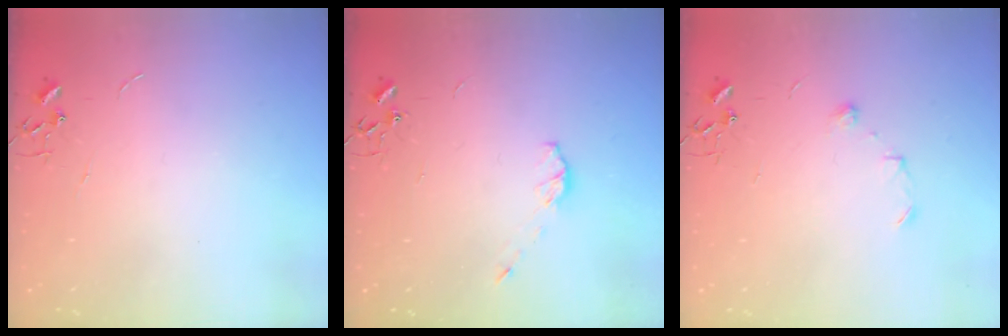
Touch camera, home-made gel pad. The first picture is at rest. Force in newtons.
{"total": 5.4, "press": 5.4, "slide": 0.5}
{"total": 8.0, "press": 7.9, "slide": 0.7}